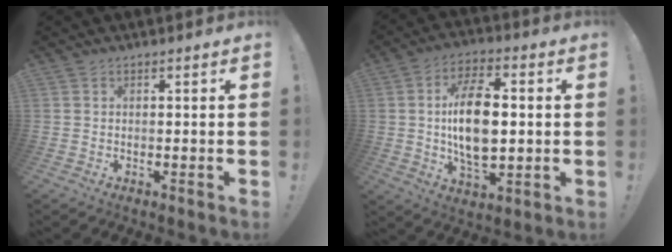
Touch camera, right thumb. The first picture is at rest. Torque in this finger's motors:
{"motor_torque": [0.75, 1.87, 0.70, 0.76, 0.14]}